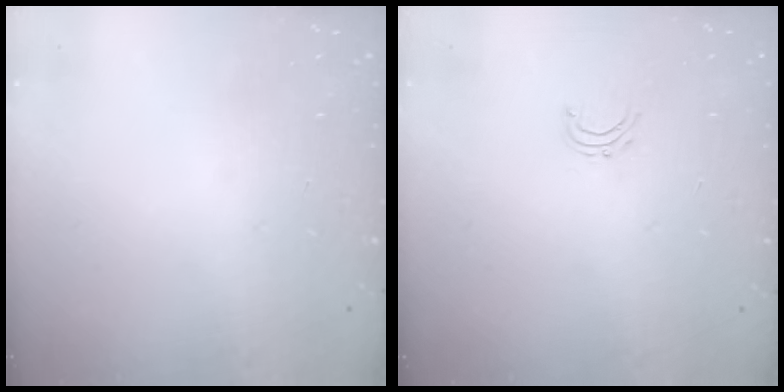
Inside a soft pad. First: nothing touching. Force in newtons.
{"total": 3.7, "press": 3.7, "slide": 0.3}